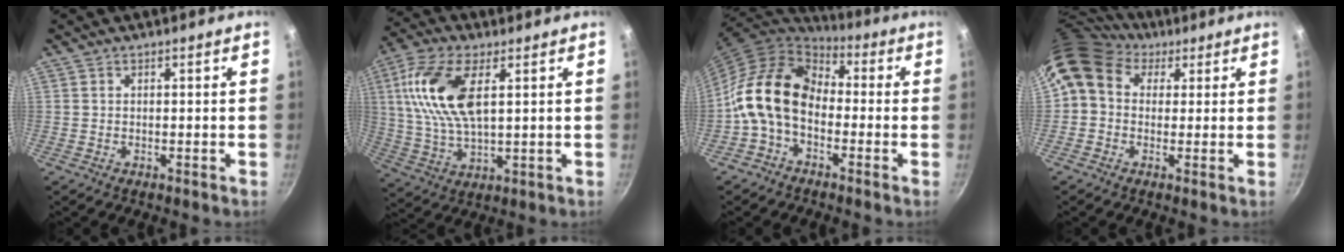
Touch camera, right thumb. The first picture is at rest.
{"total": 14.6, "force": [4.1, 6.8, 12.2], "torque": [-0.242, -0.005, 0.077]}
{"total": 14.2, "force": [-2.5, 10.0, 9.8], "torque": [-0.154, 0.046, -0.071]}
{"total": 10.0, "force": [3.4, 7.9, 5.0], "torque": [-0.070, 0.012, 0.039]}